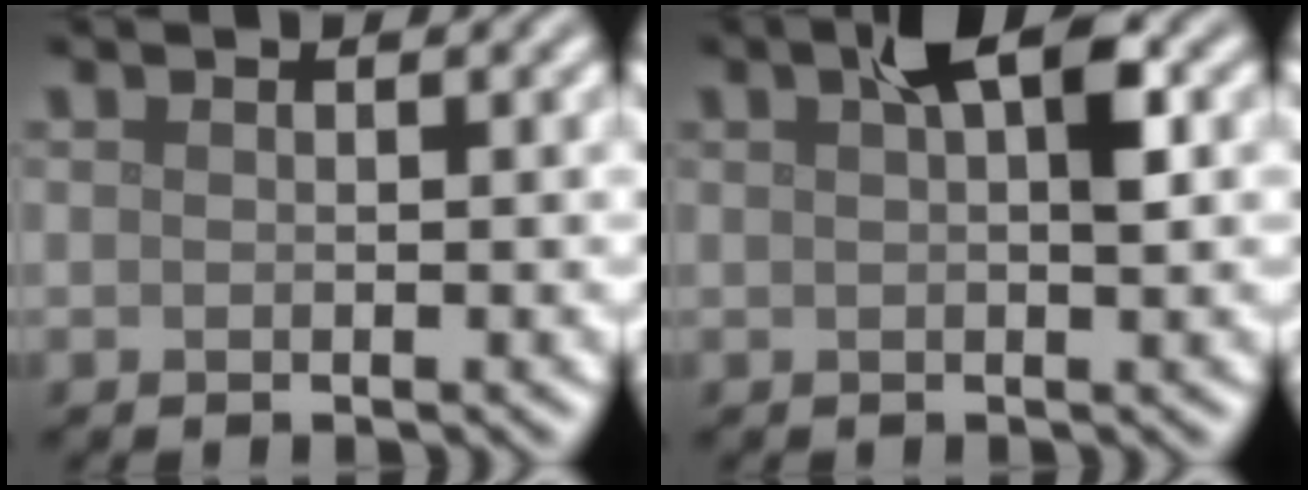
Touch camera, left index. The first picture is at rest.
{"total": 3.7, "force": [1.4, 0.9, 3.3], "torque": [-0.047, 0.012, 0.021]}